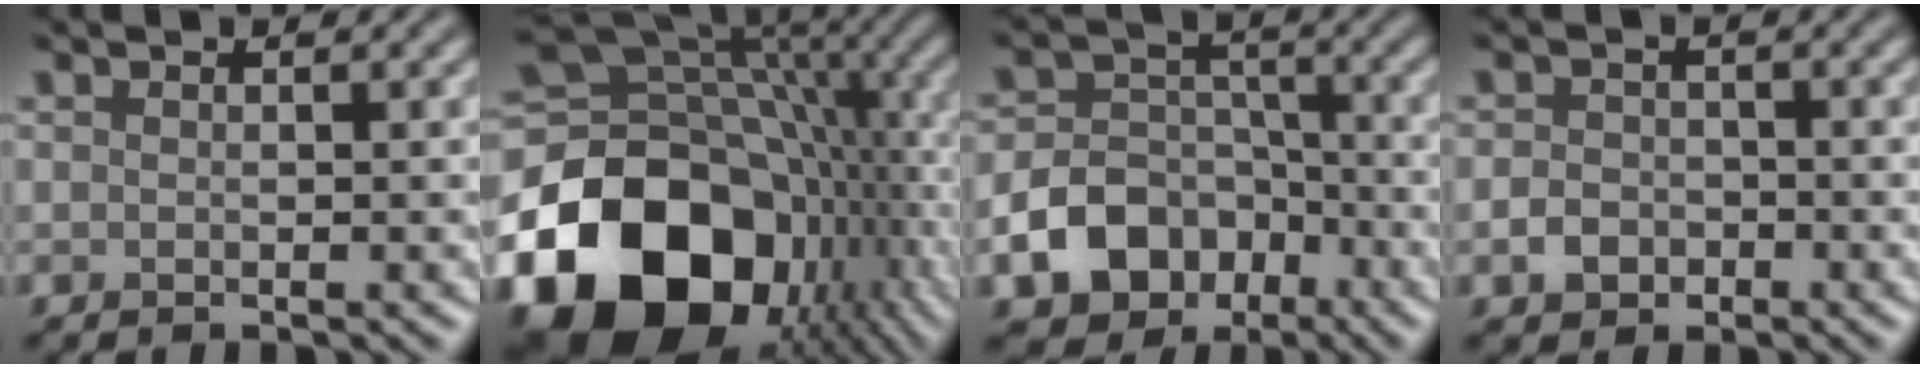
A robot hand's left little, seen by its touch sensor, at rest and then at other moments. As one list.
[{"total": 21.0, "force": [-7.2, 15.6, 12.1], "torque": [-0.262, -0.038, -0.108]}, {"total": 9.3, "force": [-4.9, 7.2, 3.4], "torque": [-0.043, -0.021, -0.101]}, {"total": 2.1, "force": [-0.9, 1.7, 0.9], "torque": [-0.012, -0.001, -0.022]}]